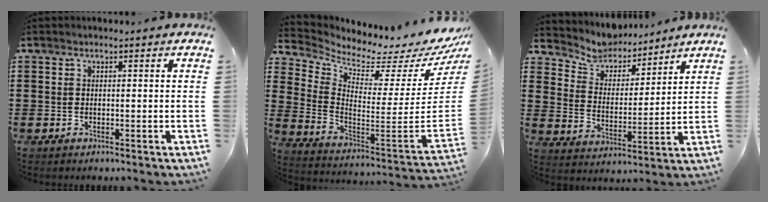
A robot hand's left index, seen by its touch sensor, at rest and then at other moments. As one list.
[{"total": 2.0, "force": [1.5, 0.4, 1.2], "torque": [-0.030, -0.061, 0.012]}, {"total": 6.2, "force": [5.9, 1.6, 0.2], "torque": [-0.041, -0.039, 0.105]}]